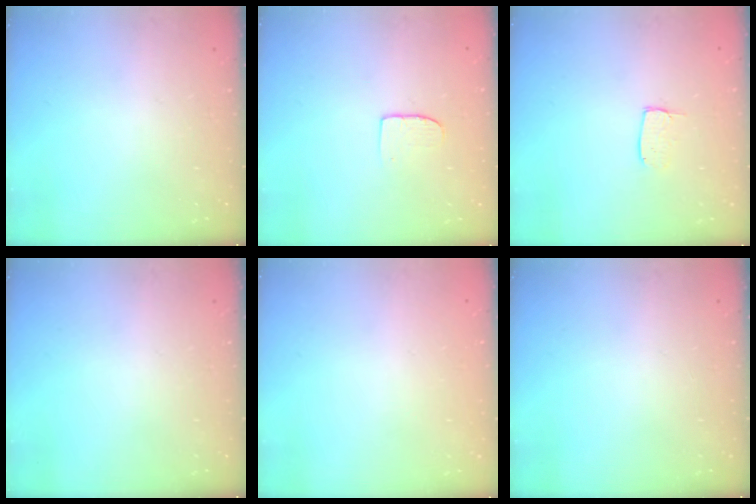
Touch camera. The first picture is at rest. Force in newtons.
{"total": 5.1, "press": 5.1, "slide": 0.4}
{"total": 4.5, "press": 4.5, "slide": 0.3}
{"total": 0.0}
{"total": 0.0}
{"total": 0.0}